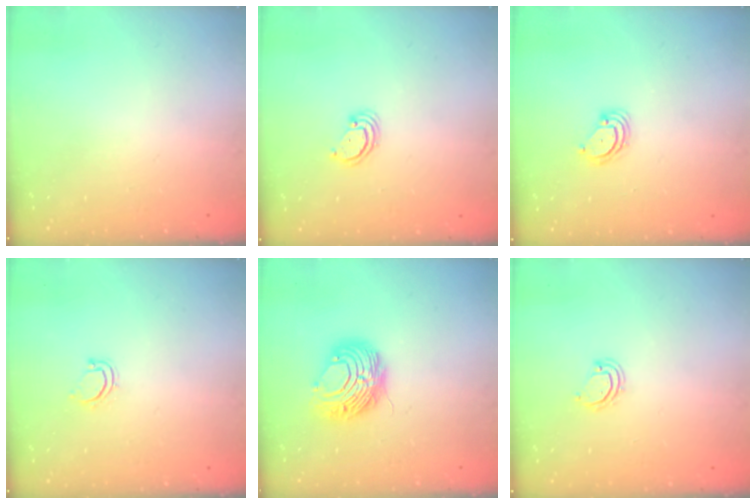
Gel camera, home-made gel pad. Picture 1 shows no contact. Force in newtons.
{"total": 2.6, "press": 2.6, "slide": 0.2}
{"total": 3.7, "press": 3.7, "slide": 0.3}
{"total": 3.4, "press": 3.4, "slide": 0.3}
{"total": 9.1, "press": 9.1, "slide": 0.6}
{"total": 3.7, "press": 3.7, "slide": 0.2}